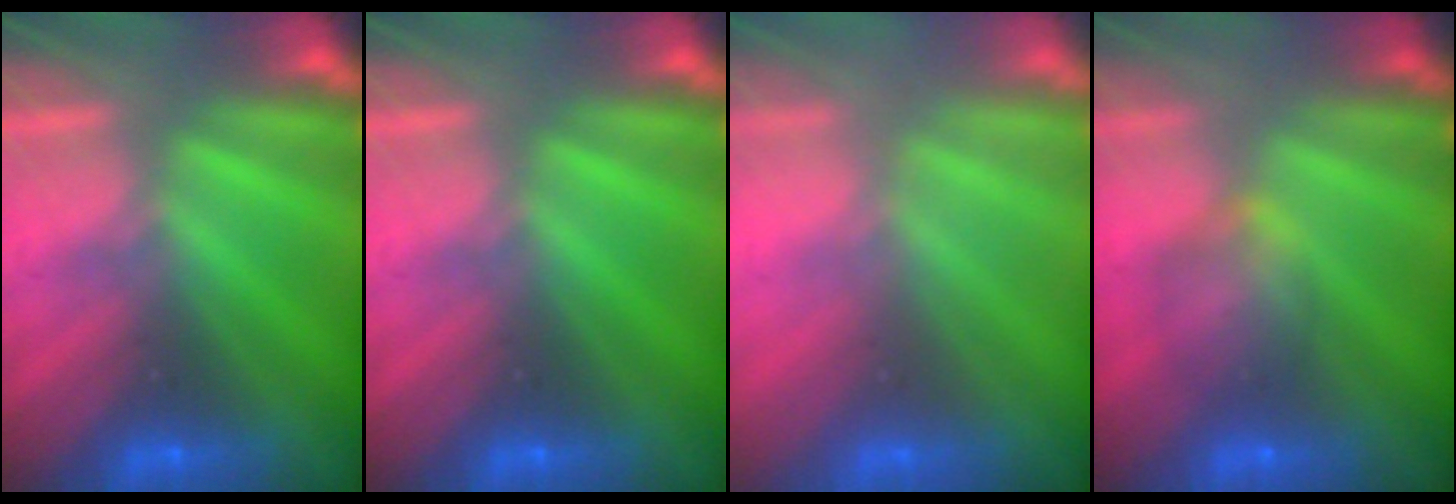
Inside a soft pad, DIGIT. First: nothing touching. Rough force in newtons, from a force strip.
{"total": 0.0}
{"total": 2.6}
{"total": 5.5}